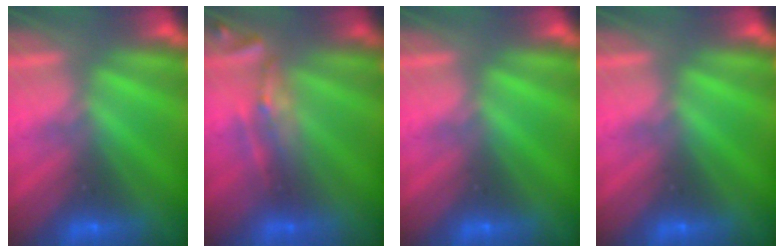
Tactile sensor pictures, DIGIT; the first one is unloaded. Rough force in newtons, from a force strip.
{"total": 2.5}
{"total": 0.0}
{"total": 0.0}